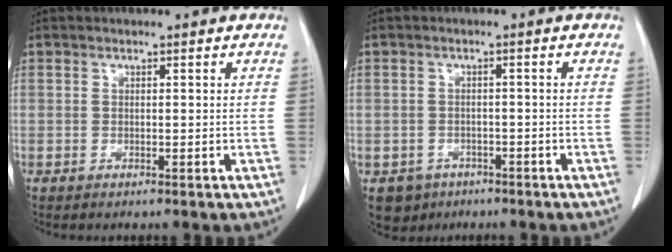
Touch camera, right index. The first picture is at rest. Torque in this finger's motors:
{"motor_torque": [-0.56, -0.51, -0.57, -0.10]}